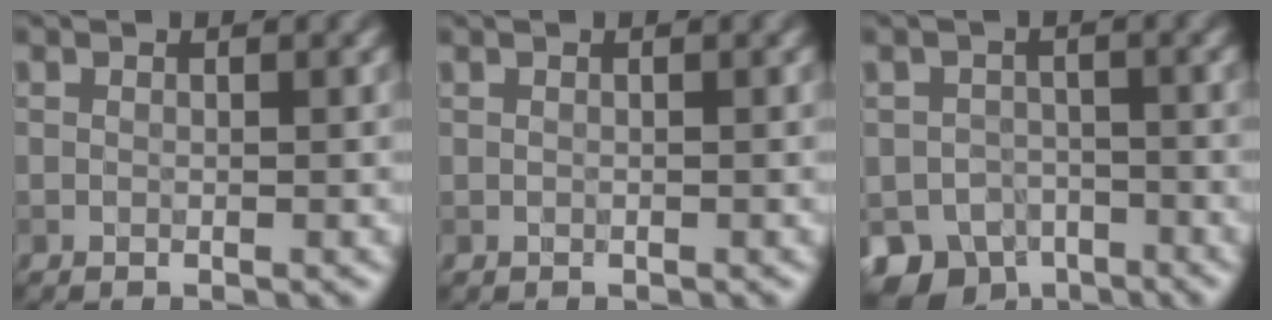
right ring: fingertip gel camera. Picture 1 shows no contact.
{"total": 0.0}
{"total": 6.0, "force": [-4.0, 4.0, 2.1], "torque": [-0.030, -0.016, -0.068]}